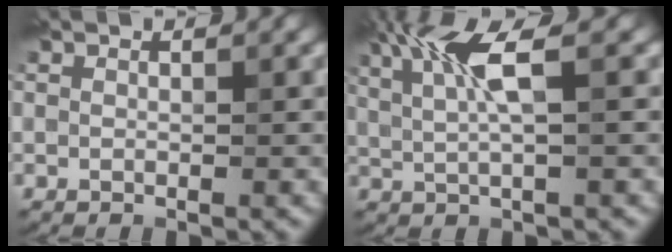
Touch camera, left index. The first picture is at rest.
{"total": 5.4, "force": [1.9, 0.9, 4.9], "torque": [-0.098, 0.006, 0.036]}